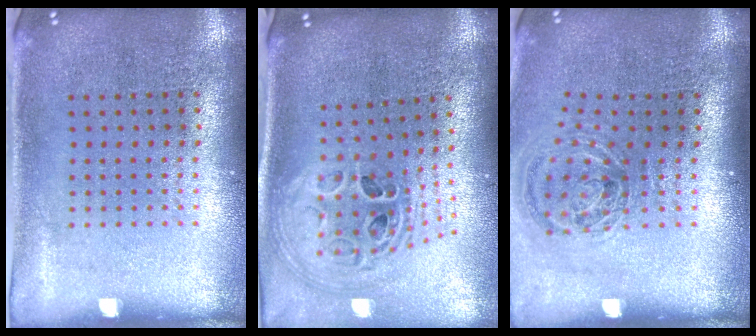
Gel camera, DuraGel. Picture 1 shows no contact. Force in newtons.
{"total": 1.9, "press": 1.6, "slide": 1.1}
{"total": 1.2, "press": 1.0, "slide": 0.6}